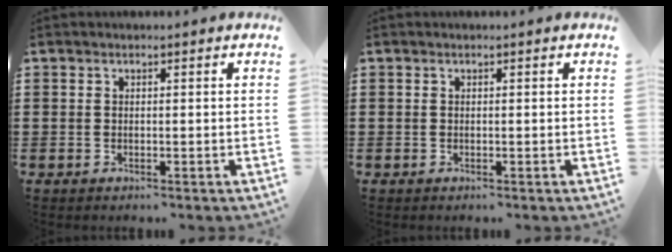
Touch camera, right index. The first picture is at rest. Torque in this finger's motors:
{"motor_torque": [0.68, 1.46, 0.00, 0.01]}